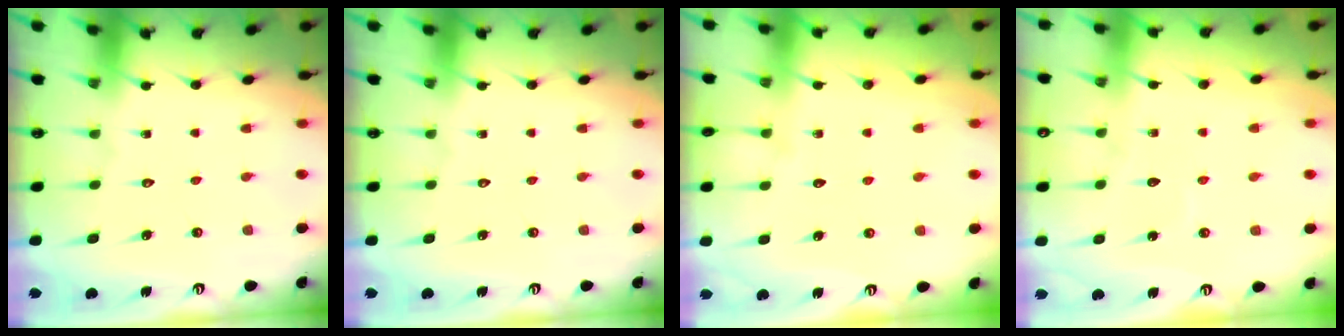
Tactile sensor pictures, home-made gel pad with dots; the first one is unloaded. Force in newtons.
{"total": 0.0}
{"total": 2.6, "press": 2.6, "slide": 0.4}
{"total": 3.5, "press": 3.5, "slide": 0.5}